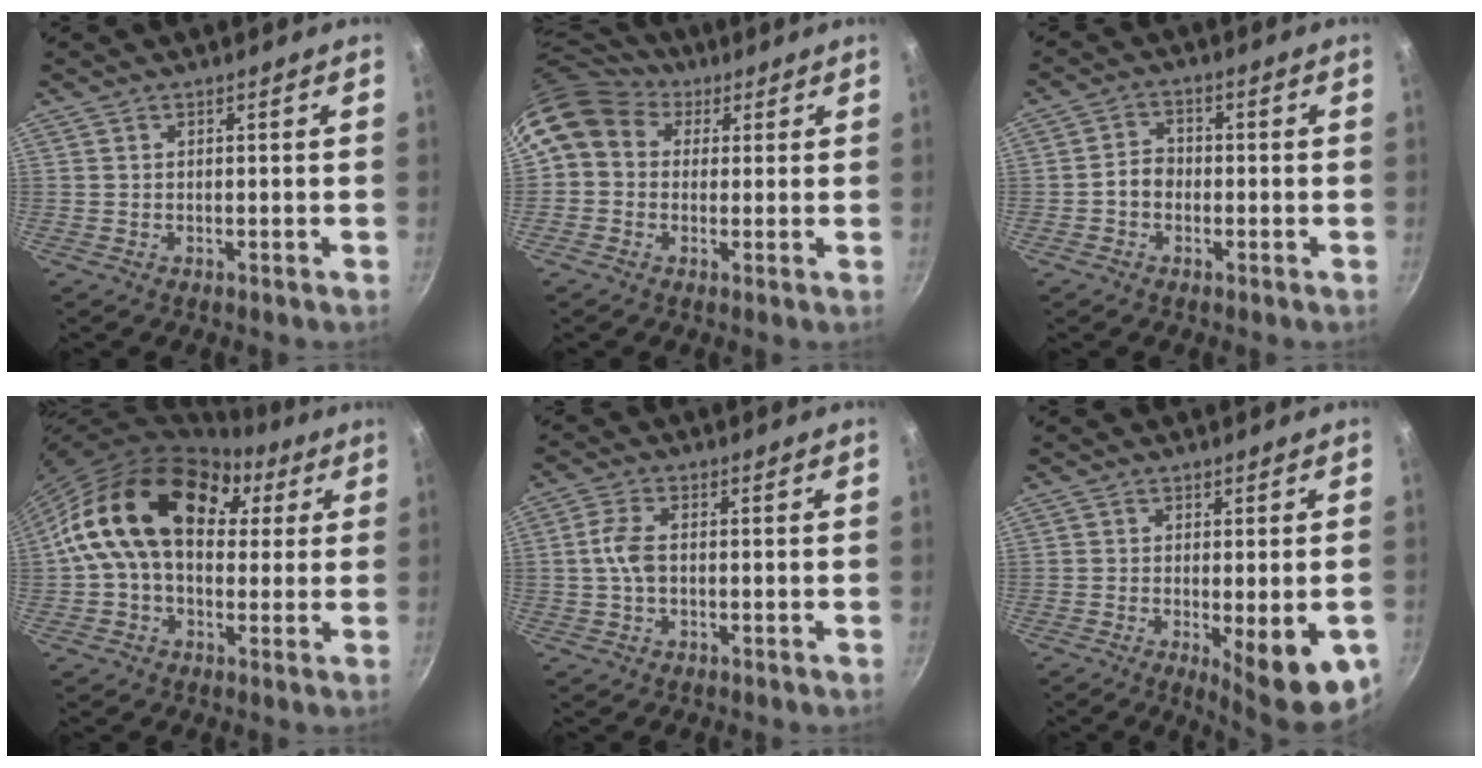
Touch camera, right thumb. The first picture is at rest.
{"total": 10.6, "force": [3.5, 8.5, 5.3], "torque": [-0.082, 0.014, 0.044]}
{"total": 3.6, "force": [-1.0, 3.0, 1.9], "torque": [-0.015, 0.020, -0.022]}
{"total": 21.0, "force": [4.8, 14.1, 14.8], "torque": [-0.218, 0.030, 0.065]}
{"total": 4.9, "force": [-0.1, 2.8, 4.0], "torque": [-0.085, 0.013, -0.006]}
{"total": 11.9, "force": [-3.6, 3.3, 10.9], "torque": [-0.128, -0.007, -0.038]}